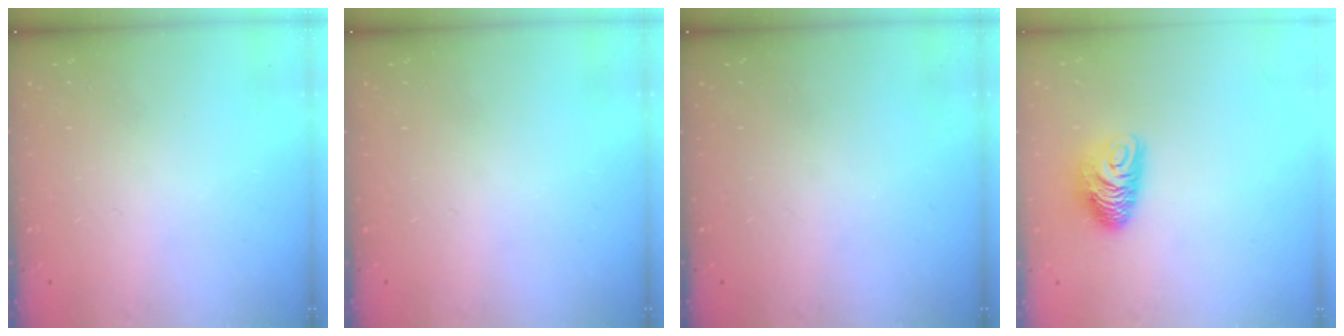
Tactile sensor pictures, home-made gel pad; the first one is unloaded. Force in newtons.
{"total": 0.0}
{"total": 0.0}
{"total": 10.0, "press": 10.0, "slide": 0.6}